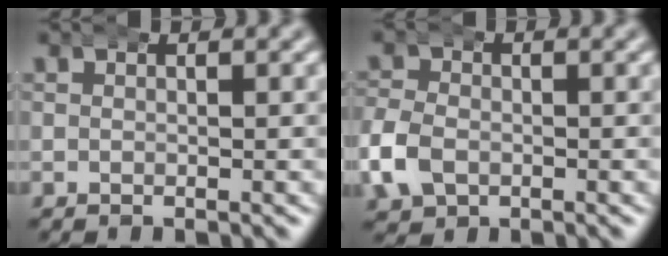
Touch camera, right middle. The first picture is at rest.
{"total": 3.5, "force": [-1.1, 2.9, 1.6], "torque": [-0.049, -0.002, -0.022]}